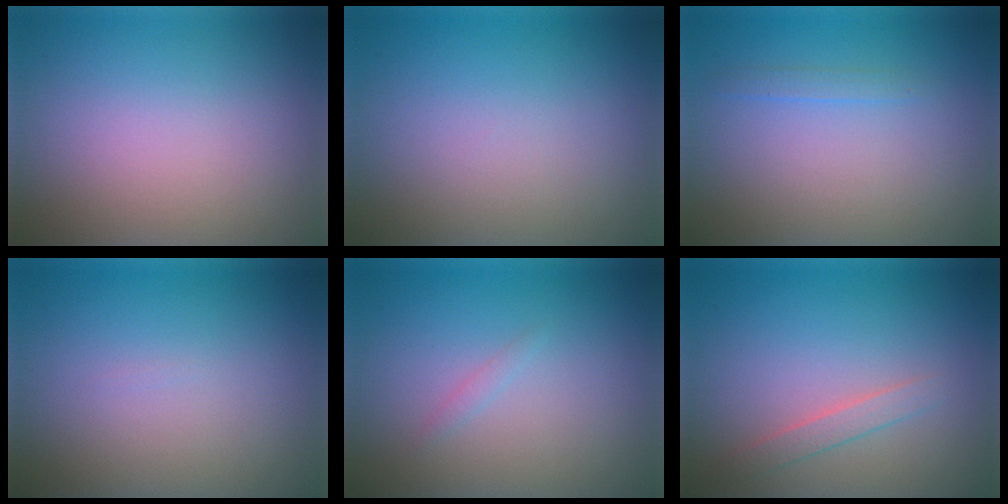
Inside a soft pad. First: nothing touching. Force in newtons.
{"total": 0.0}
{"total": 0.9, "press": 0.9, "slide": 0.1}
{"total": 0.0}
{"total": 0.6, "press": 0.6, "slide": 0.0}
{"total": 1.4, "press": 1.4, "slide": 0.0}